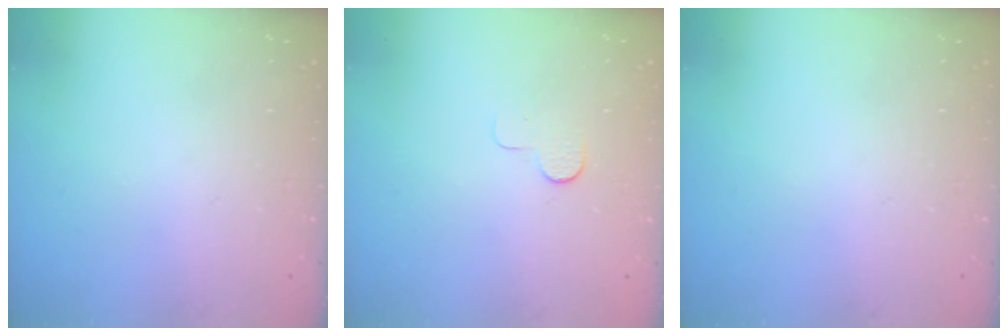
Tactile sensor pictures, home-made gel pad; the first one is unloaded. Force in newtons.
{"total": 3.9, "press": 3.9, "slide": 0.3}
{"total": 0.0}